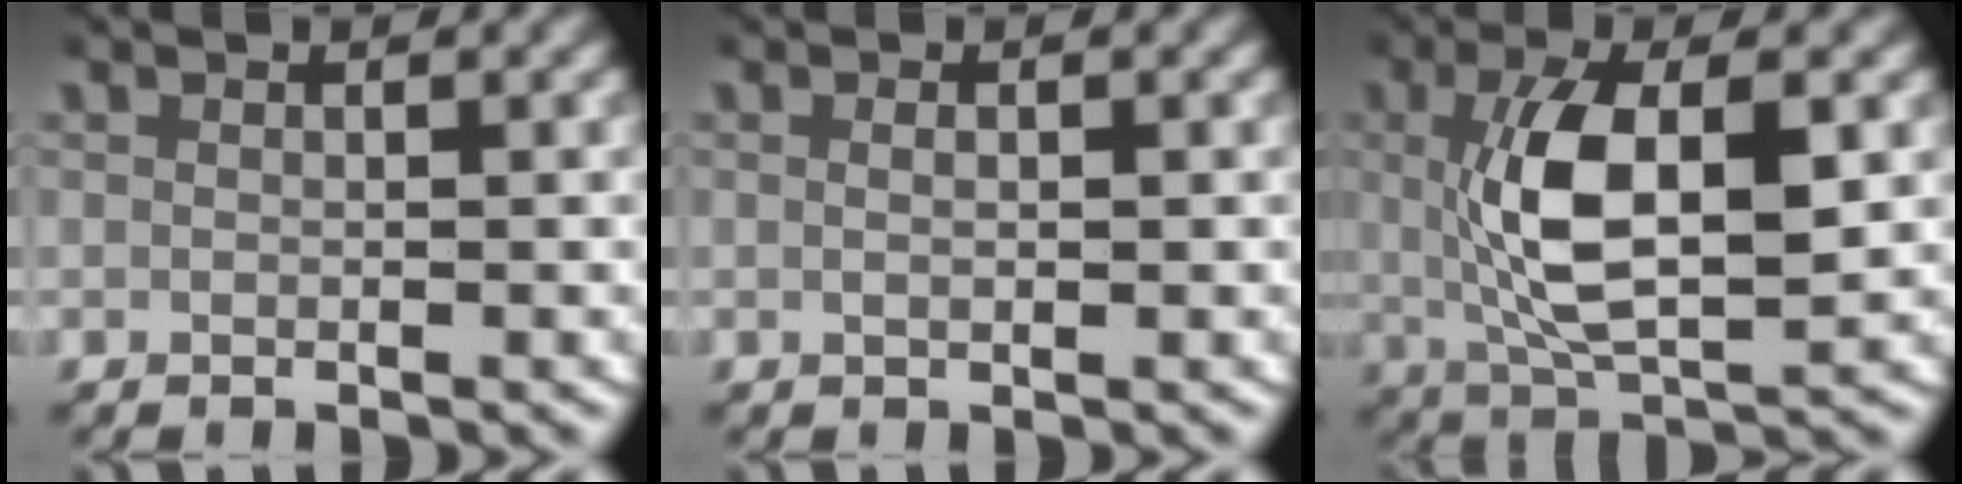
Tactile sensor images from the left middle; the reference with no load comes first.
{"total": 0.7, "force": [0.1, 0.2, 0.6], "torque": [-0.012, -0.002, 0.002]}
{"total": 7.1, "force": [0.7, 2.7, 6.6], "torque": [-0.131, -0.005, 0.017]}